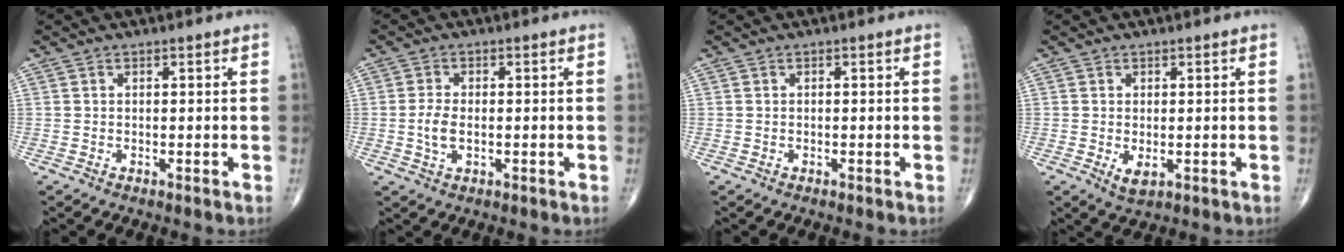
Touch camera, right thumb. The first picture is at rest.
{"total": 3.9, "force": [-0.5, 2.1, 3.3], "torque": [-0.067, -0.001, -0.011]}
{"total": 0.0}
{"total": 2.5, "force": [-0.4, 1.3, 2.1], "torque": [-0.031, -0.007, 0.000]}